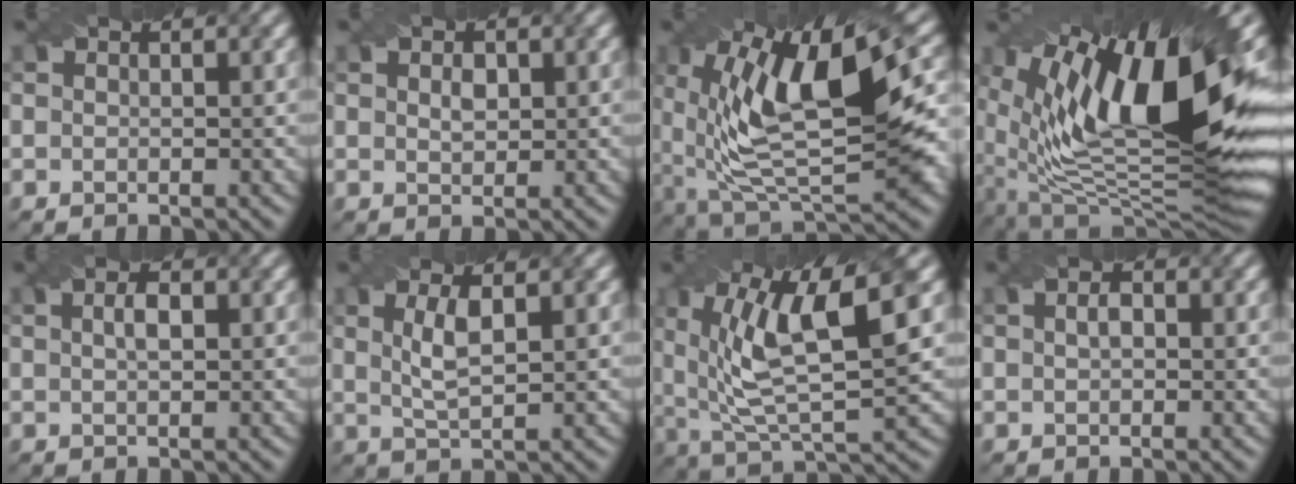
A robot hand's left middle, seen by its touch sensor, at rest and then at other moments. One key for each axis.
{"total": 1.4, "fx": 0.4, "fy": 0.9, "fz": 1.0, "tx": -0.018, "ty": 0.000, "tz": 0.011}
{"total": 14.3, "fx": 2.3, "fy": 5.9, "fz": 12.8, "tx": -0.221, "ty": -0.008, "tz": 0.038}
{"total": 16.6, "fx": 4.8, "fy": 5.7, "fz": 14.8, "tx": -0.254, "ty": 0.000, "tz": 0.078}
{"total": 1.6, "fx": 0.4, "fy": 0.6, "fz": 1.5, "tx": -0.025, "ty": 0.002, "tz": 0.008}
{"total": 3.2, "fx": 0.8, "fy": 1.0, "fz": 2.9, "tx": -0.064, "ty": -0.001, "tz": 0.020}
{"total": 10.0, "fx": 3.0, "fy": 3.2, "fz": 9.0, "tx": -0.181, "ty": 0.003, "tz": 0.055}
{"total": 1.7, "fx": 0.5, "fy": 1.1, "fz": 1.3, "tx": -0.021, "ty": 0.002, "tz": 0.001}